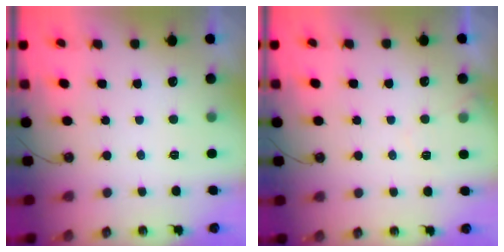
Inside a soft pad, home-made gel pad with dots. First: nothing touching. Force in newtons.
{"total": 4.6, "press": 4.5, "slide": 0.6}